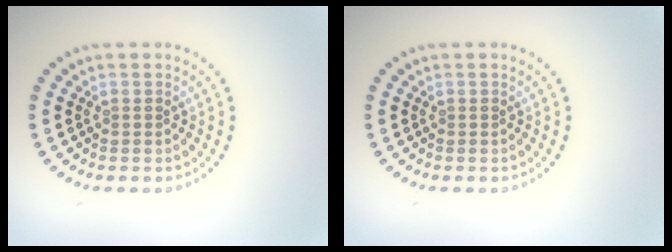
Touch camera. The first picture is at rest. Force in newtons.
{"total": 0.0}